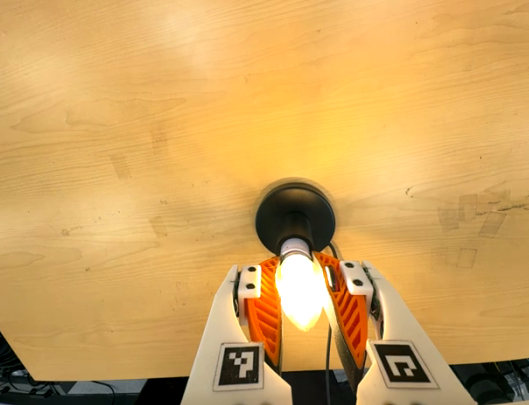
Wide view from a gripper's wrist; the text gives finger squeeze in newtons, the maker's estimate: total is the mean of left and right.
{"total": 21.6, "left": 25.5, "right": 17.8}